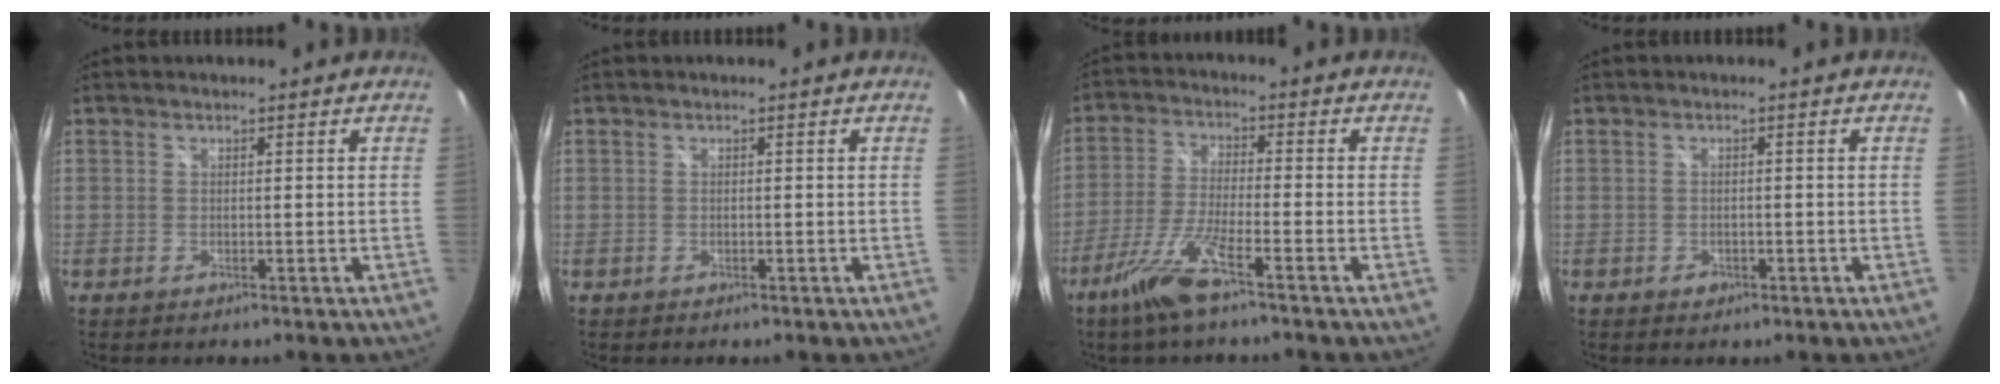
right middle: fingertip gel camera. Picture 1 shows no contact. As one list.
[{"total": 0.0}, {"total": 9.0, "force": [-6.0, 0.5, 6.8], "torque": [-0.150, -0.012, -0.116]}, {"total": 1.5, "force": [-0.8, 1.1, 0.5], "torque": [-0.010, -0.003, -0.012]}]